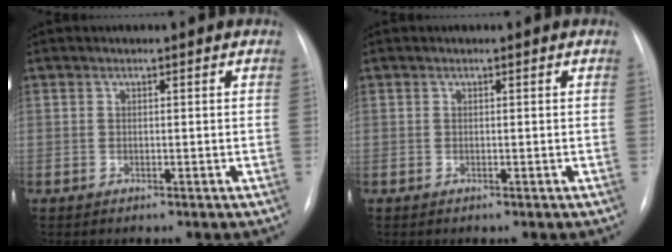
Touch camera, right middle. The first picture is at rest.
{"total": 0.0}